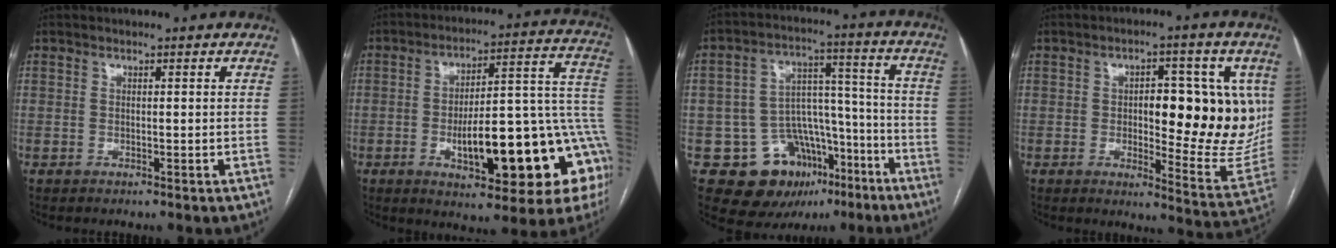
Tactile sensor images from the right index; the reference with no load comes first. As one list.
[{"total": 23.5, "force": [-6.5, 6.3, 21.7], "torque": [-0.213, 0.031, -0.076]}, {"total": 15.3, "force": [-8.0, 11.1, 6.9], "torque": [-0.096, 0.064, -0.110]}, {"total": 16.1, "force": [1.9, 5.8, 14.9], "torque": [-0.181, 0.006, 0.032]}]